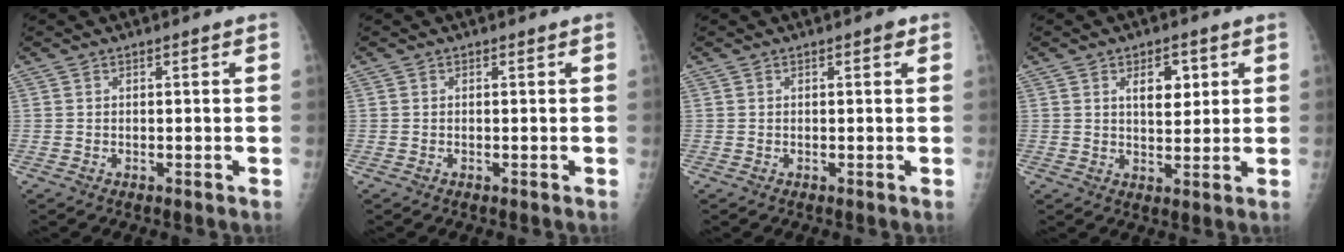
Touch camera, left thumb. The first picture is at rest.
{"total": 0.0}
{"total": 0.8, "force": [0.4, 0.4, 0.6], "torque": [-0.005, 0.001, 0.003]}
{"total": 5.9, "force": [2.3, 3.3, 4.3], "torque": [-0.040, -0.011, 0.038]}